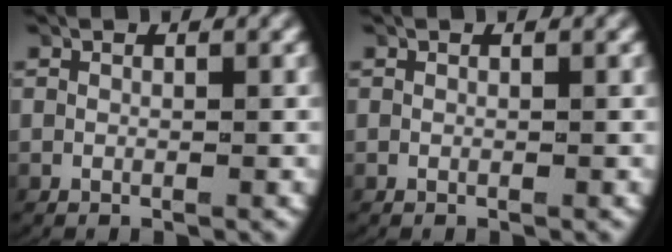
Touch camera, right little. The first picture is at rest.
{"total": 0.0}